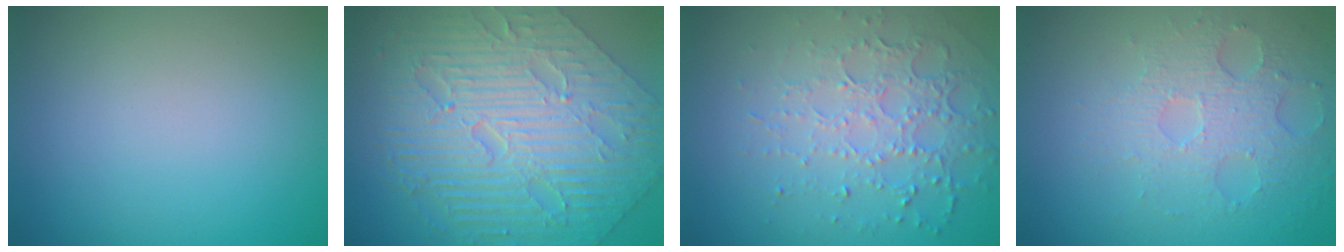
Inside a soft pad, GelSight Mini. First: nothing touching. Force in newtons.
{"total": 10.4, "press": 7.1, "slide": 7.6}
{"total": 4.9, "press": 3.3, "slide": 3.6}
{"total": 3.7, "press": 3.3, "slide": 1.7}